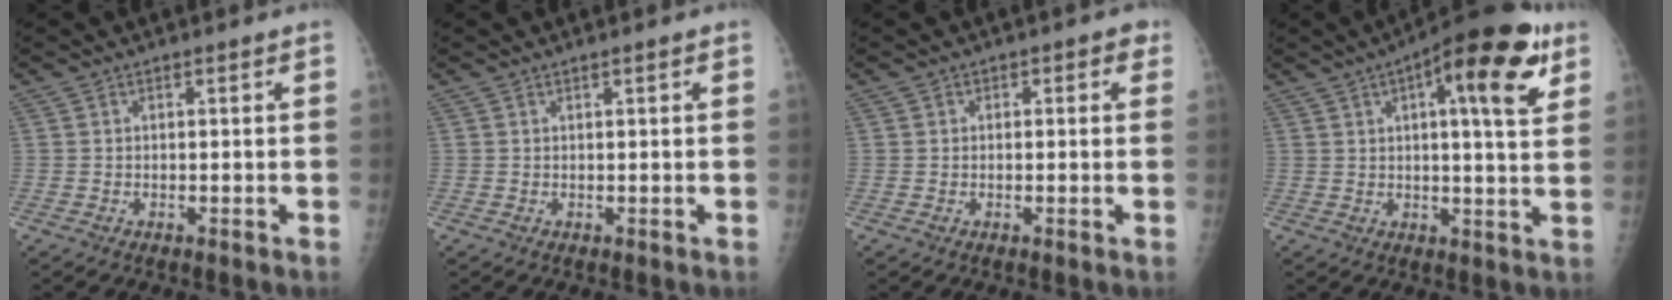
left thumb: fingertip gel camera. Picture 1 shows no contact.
{"total": 0.7, "force": [0.4, 0.1, 0.6], "torque": [-0.007, 0.001, 0.005]}
{"total": 2.2, "force": [0.6, 1.9, 1.0], "torque": [0.010, 0.003, 0.001]}
{"total": 16.7, "force": [7.4, 5.1, 14.1], "torque": [-0.176, -0.011, 0.095]}